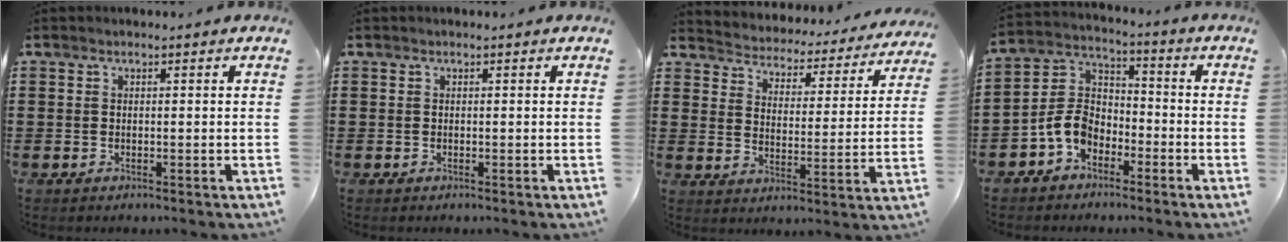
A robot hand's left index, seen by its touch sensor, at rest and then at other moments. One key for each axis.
{"total": 0.0}
{"total": 3.2, "fx": 3.2, "fy": 0.3, "fz": -0.4, "tx": -0.016, "ty": -0.035, "tz": 0.045}
{"total": 7.1, "fx": -3.9, "fy": 4.7, "fz": 3.7, "tx": -0.105, "ty": 0.005, "tz": -0.083}